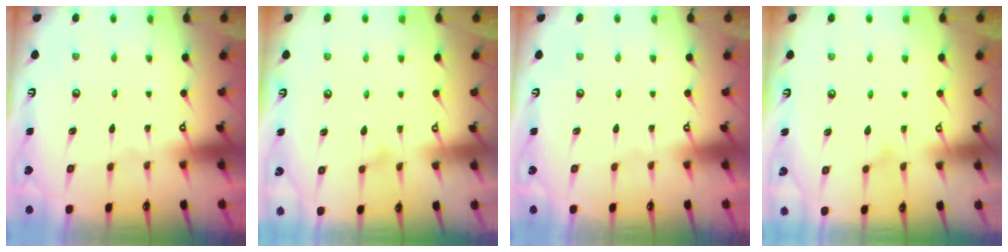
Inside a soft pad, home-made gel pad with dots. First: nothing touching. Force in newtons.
{"total": 6.6, "press": 6.6, "slide": 0.3}
{"total": 0.0}
{"total": 8.0, "press": 8.0, "slide": 0.4}